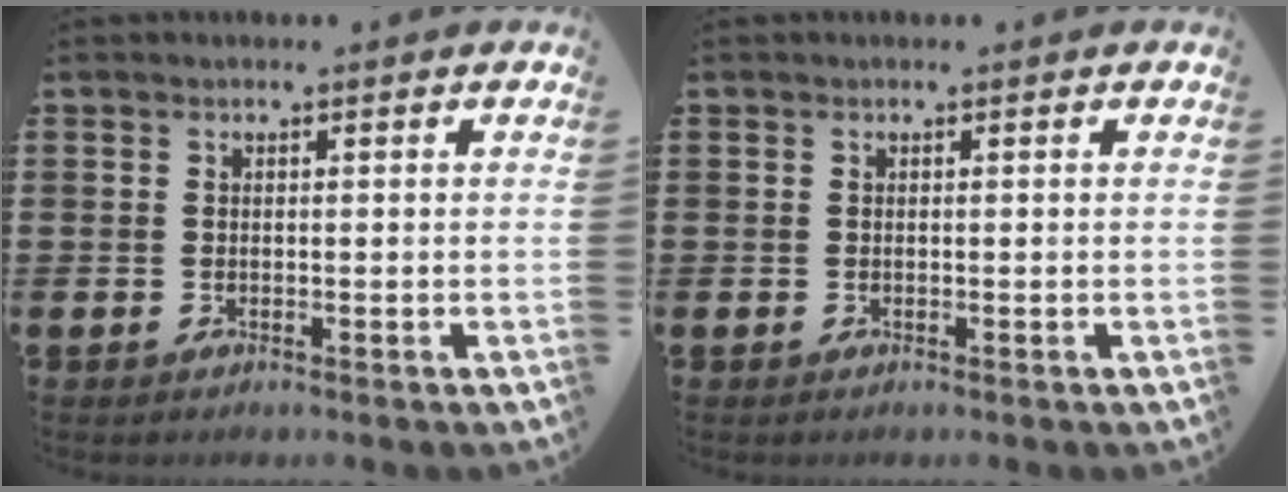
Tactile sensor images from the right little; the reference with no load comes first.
{"total": 0.0}